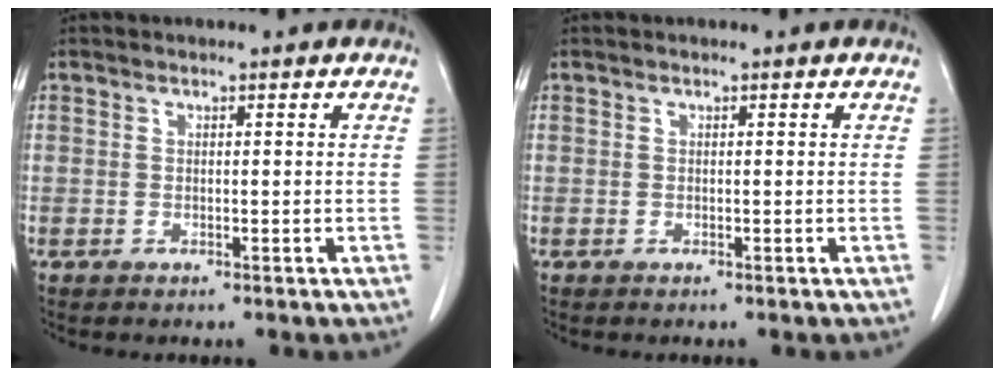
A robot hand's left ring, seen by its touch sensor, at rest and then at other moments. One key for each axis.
{"total": 0.0}